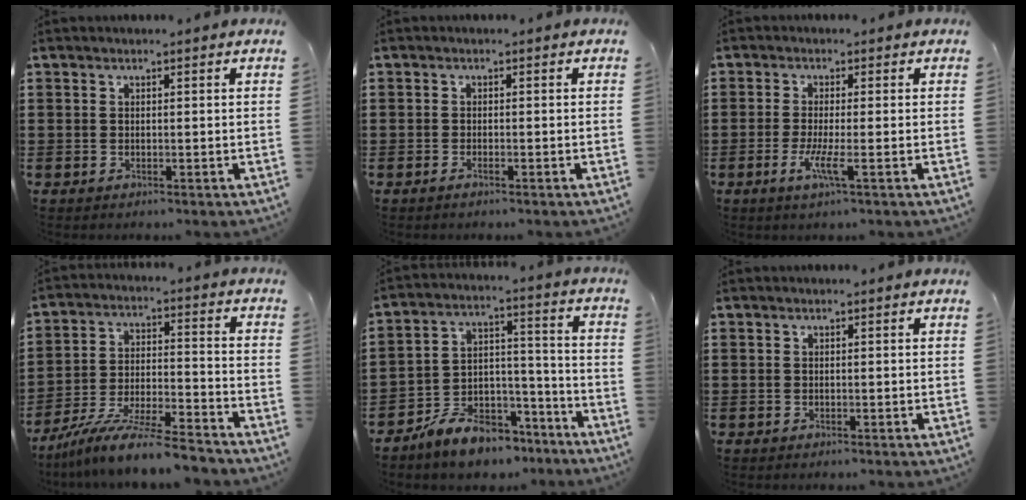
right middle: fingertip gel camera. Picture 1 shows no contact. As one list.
[{"total": 0.7, "force": [-0.5, 0.1, 0.5], "torque": [-0.010, -0.003, -0.008]}, {"total": 3.7, "force": [-1.5, 0.3, 3.4], "torque": [-0.072, -0.011, -0.032]}, {"total": 10.4, "force": [-9.4, 0.6, 4.5], "torque": [-0.079, 0.018, -0.182]}, {"total": 8.6, "force": [-7.6, 3.4, 2.2], "torque": [-0.045, 0.034, -0.145]}, {"total": 0.0}]